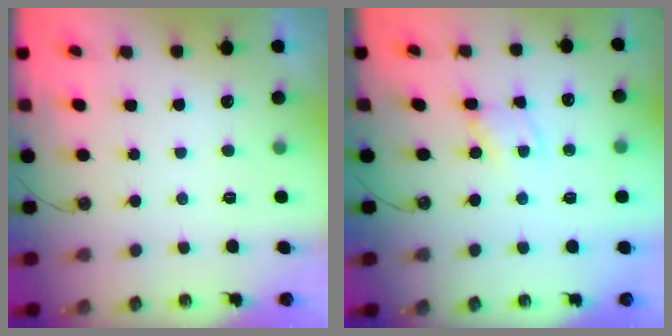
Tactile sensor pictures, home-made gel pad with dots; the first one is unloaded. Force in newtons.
{"total": 1.4, "press": 1.4, "slide": 0.2}